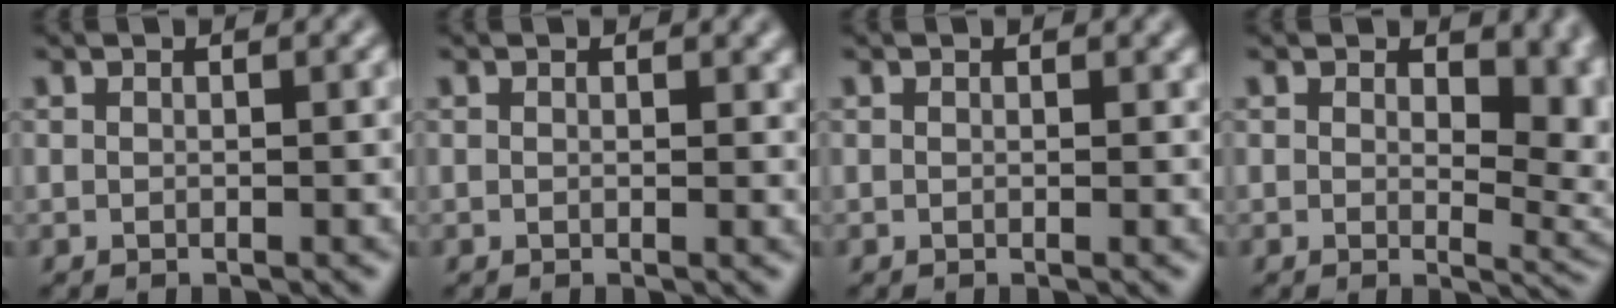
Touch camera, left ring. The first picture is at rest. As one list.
[{"total": 0.9, "force": [0.3, 0.6, 0.5], "torque": [-0.005, -0.002, 0.003]}, {"total": 0.5, "force": [0.2, 0.4, 0.3], "torque": [-0.003, -0.003, 0.000]}, {"total": 6.8, "force": [1.6, 3.9, 5.4], "torque": [-0.061, -0.013, 0.027]}]